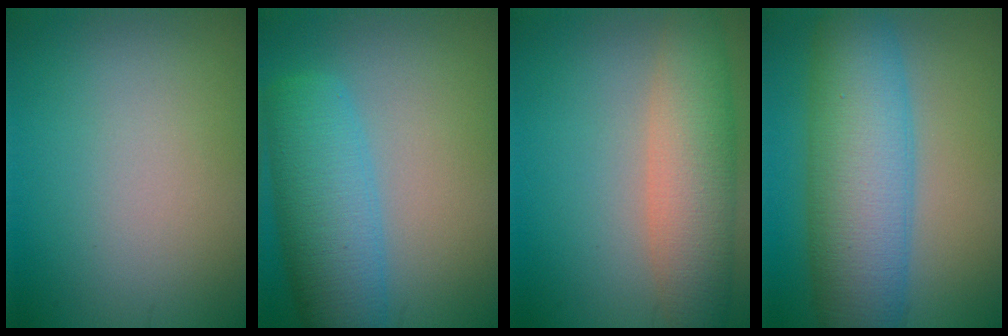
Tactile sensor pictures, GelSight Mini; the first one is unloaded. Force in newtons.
{"total": 7.5, "press": 7.5, "slide": 0.4}
{"total": 5.8, "press": 5.8, "slide": 0.5}
{"total": 10.1, "press": 10.1, "slide": 0.1}